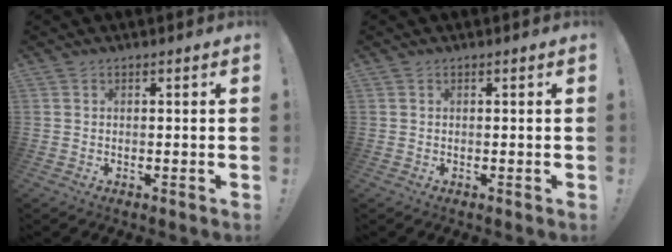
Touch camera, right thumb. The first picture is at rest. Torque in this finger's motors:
{"motor_torque": [-0.10, 0.10, -0.15, 0.15, 0.00]}